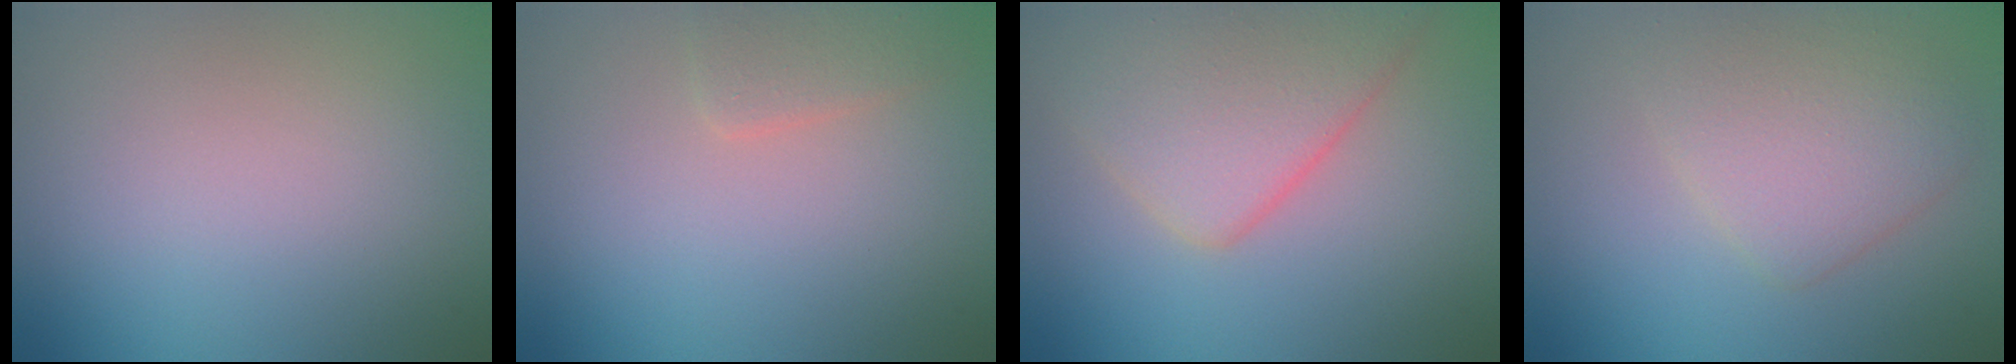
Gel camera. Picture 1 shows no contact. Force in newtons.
{"total": 1.8, "press": 1.8, "slide": 0.2}
{"total": 6.5, "press": 6.5, "slide": 0.1}
{"total": 4.3, "press": 4.3, "slide": 0.2}